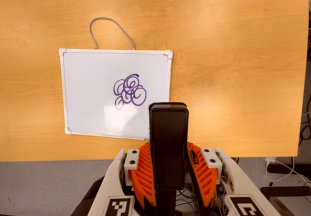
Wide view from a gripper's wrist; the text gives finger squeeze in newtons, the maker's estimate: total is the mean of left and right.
{"total": 5.1, "left": 3.4, "right": 6.7}